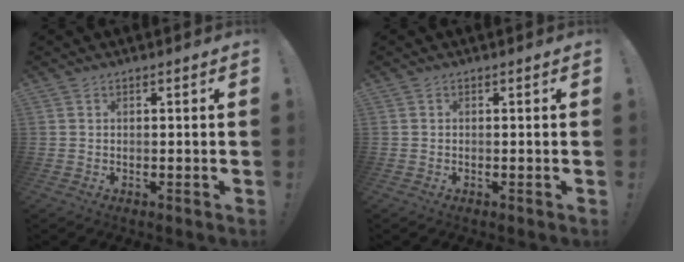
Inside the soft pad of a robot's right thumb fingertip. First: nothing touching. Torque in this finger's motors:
{"motor_torque": [0.07, 0.01, -0.02, 0.22, 0.01]}